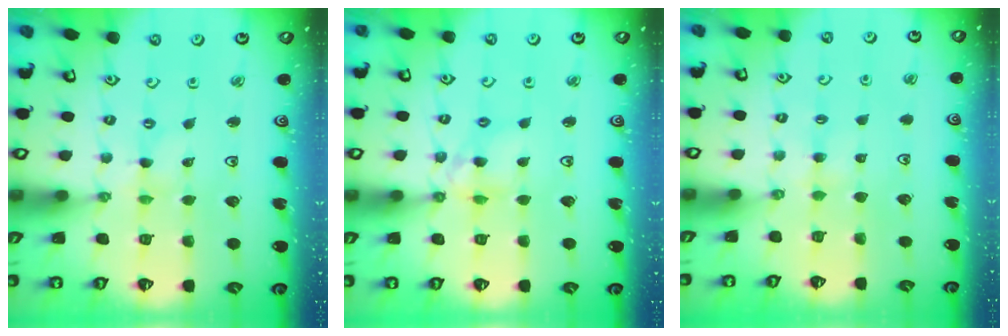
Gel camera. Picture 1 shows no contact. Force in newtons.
{"total": 7.2, "press": 7.1, "slide": 0.6}
{"total": 2.9, "press": 2.8, "slide": 0.5}